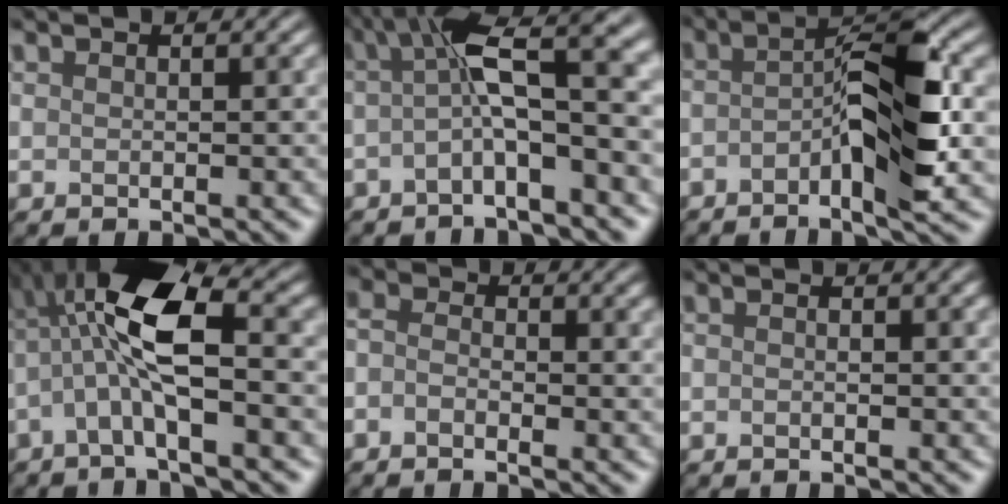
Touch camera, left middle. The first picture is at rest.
{"total": 6.7, "force": [-0.7, 0.8, 6.6], "torque": [-0.118, 0.031, -0.006]}
{"total": 5.7, "force": [-2.3, 0.1, 5.2], "torque": [-0.107, 0.011, -0.026]}
{"total": 6.2, "force": [-0.8, 1.3, 6.0], "torque": [-0.157, 0.022, 0.000]}
{"total": 2.1, "force": [-1.8, -0.8, -0.9], "torque": [-0.021, -0.006, -0.009]}
{"total": 1.1, "force": [0.0, 0.5, 1.0], "torque": [-0.007, 0.009, -0.006]}